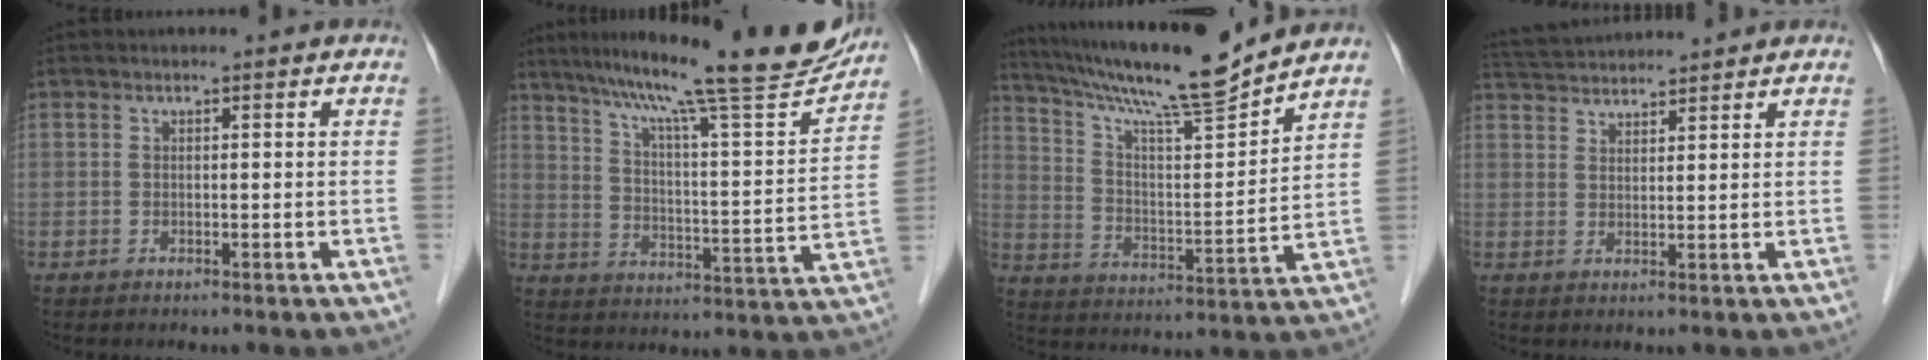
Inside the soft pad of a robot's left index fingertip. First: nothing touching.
{"total": 21.1, "force": [18.1, 0.2, 10.8], "torque": [-0.169, -0.022, 0.257]}
{"total": 16.7, "force": [14.8, -0.8, 7.7], "torque": [-0.140, -0.005, 0.244]}
{"total": 7.5, "force": [7.3, 0.3, 1.6], "torque": [-0.038, 0.037, 0.124]}